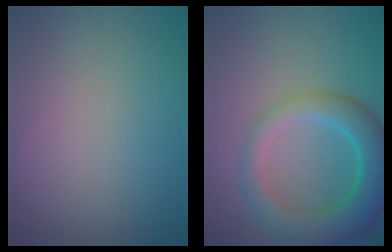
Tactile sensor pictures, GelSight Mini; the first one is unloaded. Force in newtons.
{"total": 6.4, "press": 6.4, "slide": 0.4}